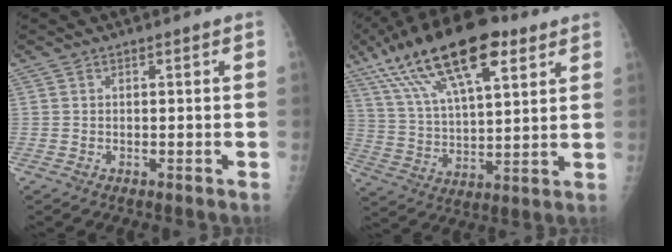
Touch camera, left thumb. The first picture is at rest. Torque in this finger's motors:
{"motor_torque": [2.89, 1.93, 1.75, -1.02, 0.38]}